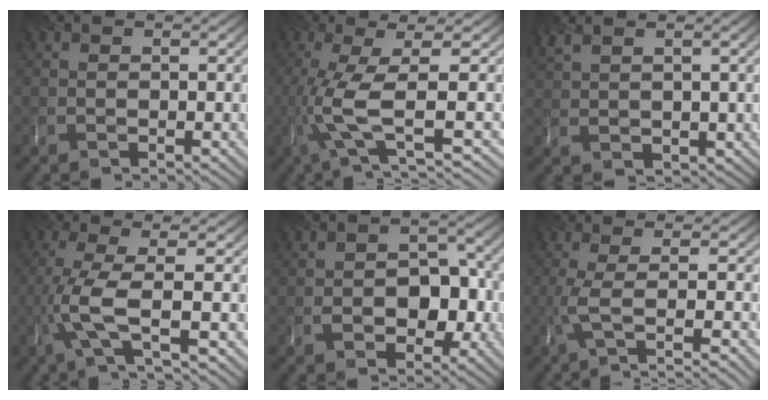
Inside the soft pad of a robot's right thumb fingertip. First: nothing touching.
{"total": 7.0, "force": [-1.1, 1.3, 6.8], "torque": [-0.125, 0.005, -0.026]}
{"total": 2.6, "force": [2.4, 0.9, 0.4], "torque": [-0.031, 0.006, 0.059]}
{"total": 4.9, "force": [-1.6, 0.7, 4.6], "torque": [-0.094, 0.003, -0.041]}
{"total": 5.0, "force": [-1.8, 3.7, 2.8], "torque": [-0.025, -0.005, -0.032]}
{"total": 4.1, "force": [-1.2, 0.6, 3.9], "torque": [-0.071, -0.002, -0.031]}